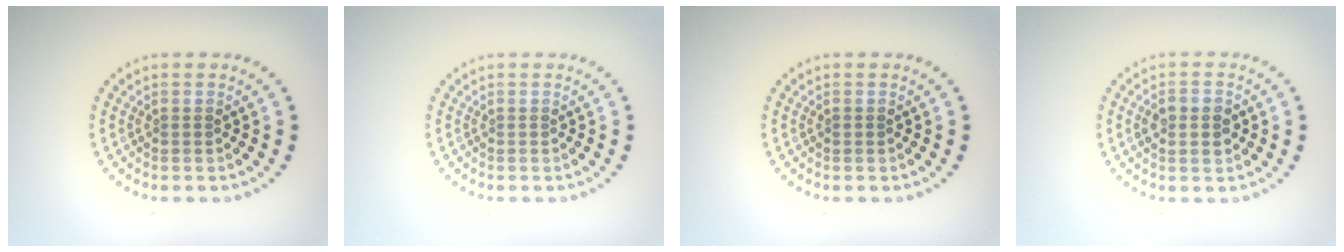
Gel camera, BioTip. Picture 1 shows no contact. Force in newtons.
{"total": 0.0}
{"total": 0.5, "press": 0.5, "slide": 0.1}
{"total": 2.8, "press": 2.8, "slide": 0.1}